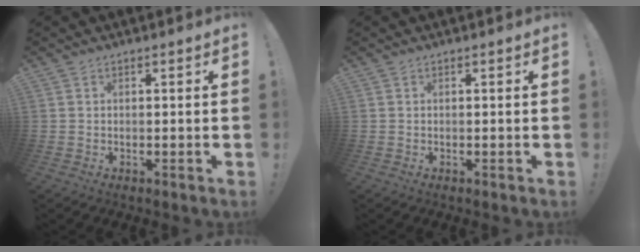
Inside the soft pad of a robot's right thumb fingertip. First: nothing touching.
{"total": 0.0}